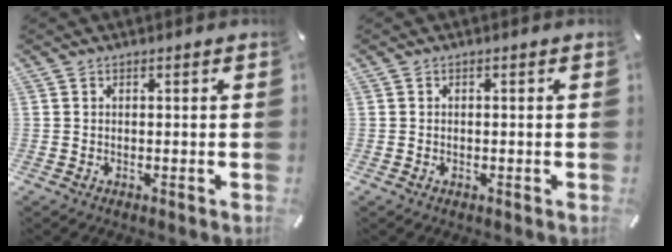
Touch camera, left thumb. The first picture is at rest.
{"total": 0.7, "force": [-0.3, 0.4, 0.5], "torque": [-0.009, 0.000, -0.005]}